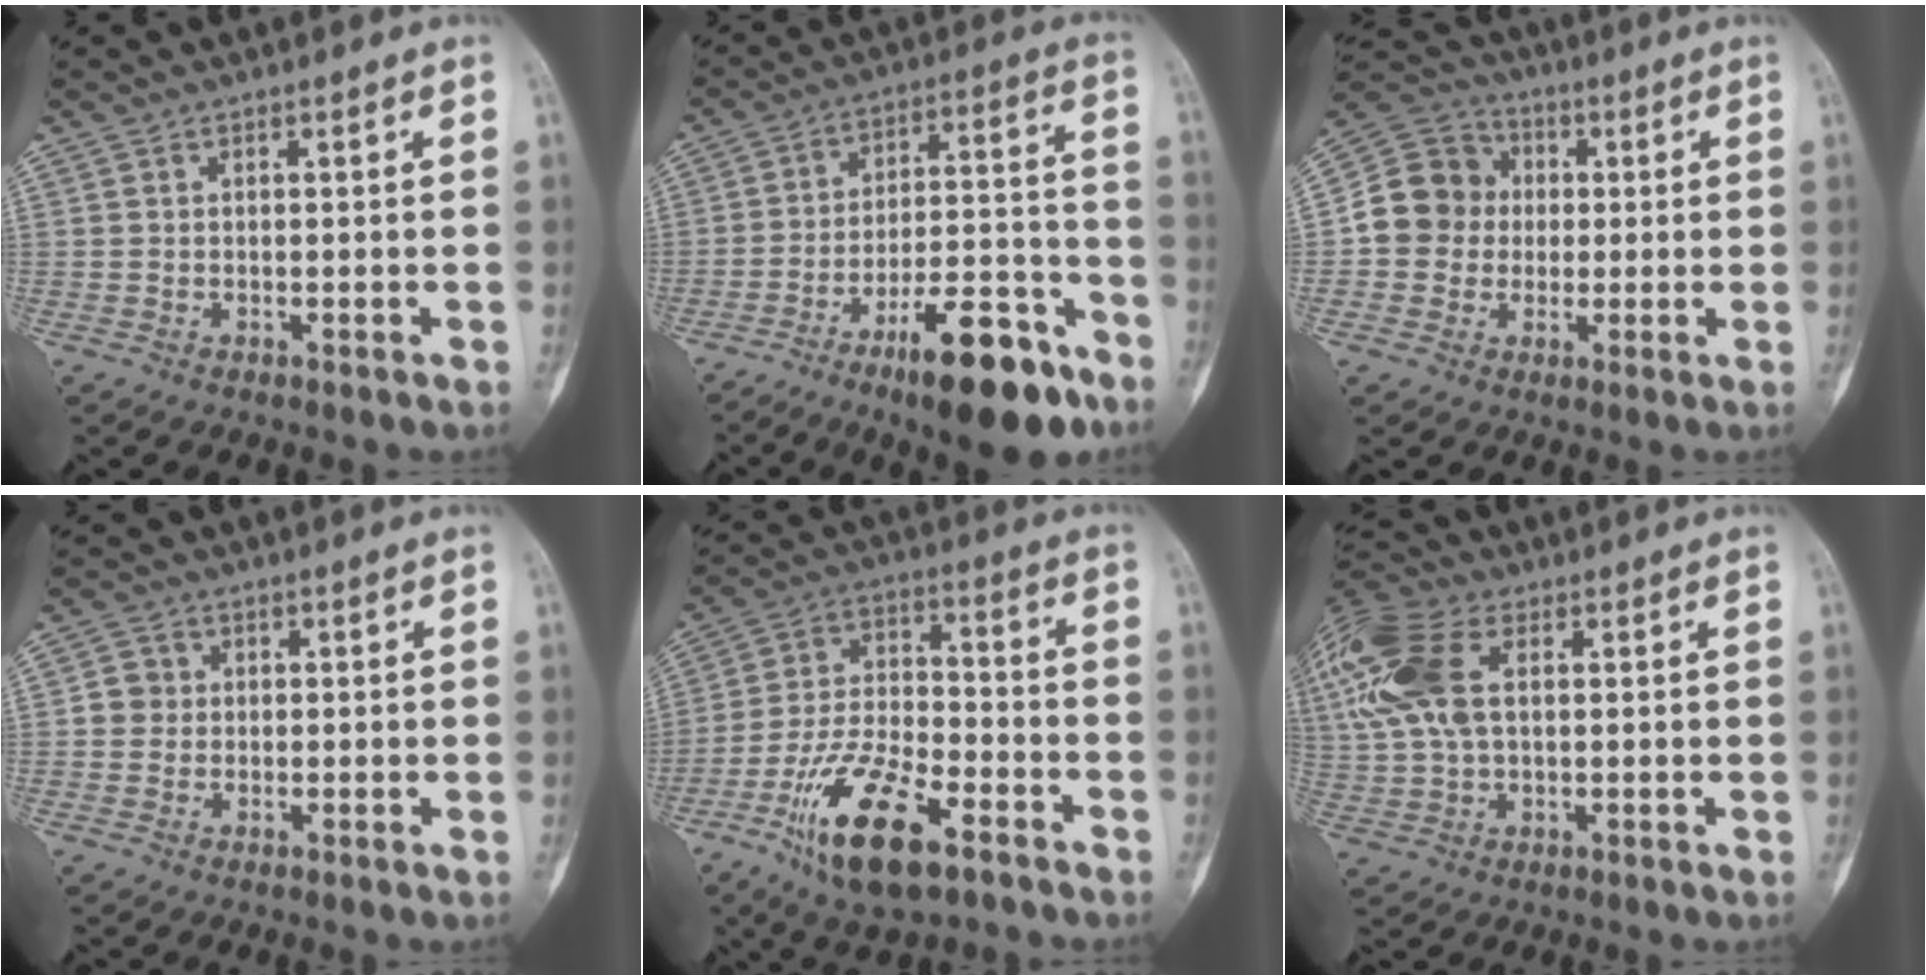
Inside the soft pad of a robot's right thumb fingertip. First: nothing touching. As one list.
[{"total": 18.2, "force": [-11.3, 6.1, 12.9], "torque": [-0.185, 0.085, -0.176]}, {"total": 11.3, "force": [0.1, 10.5, 4.2], "torque": [-0.057, 0.027, -0.005]}, {"total": 2.9, "force": [0.1, 2.8, 0.7], "torque": [0.006, 0.007, -0.002]}, {"total": 16.8, "force": [-9.3, 6.7, 12.4], "torque": [-0.228, 0.047, -0.164]}, {"total": 18.6, "force": [5.1, 11.2, 14.0], "torque": [-0.346, 0.024, 0.092]}]